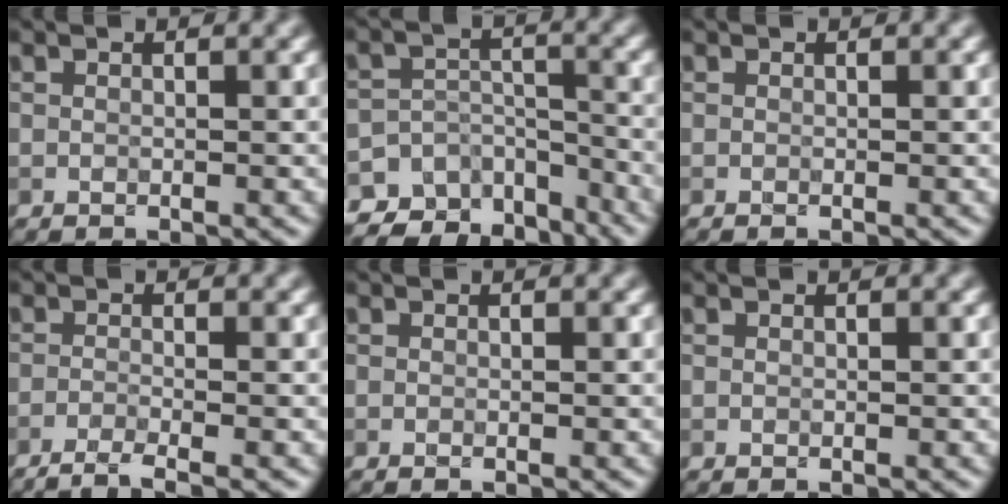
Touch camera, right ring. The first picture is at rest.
{"total": 10.2, "force": [-8.0, 5.8, 2.6], "torque": [-0.033, 0.005, -0.107]}
{"total": 0.0}
{"total": 3.3, "force": [-2.5, 0.5, 2.1], "torque": [-0.041, 0.002, -0.056]}
{"total": 0.0}
{"total": 0.0}